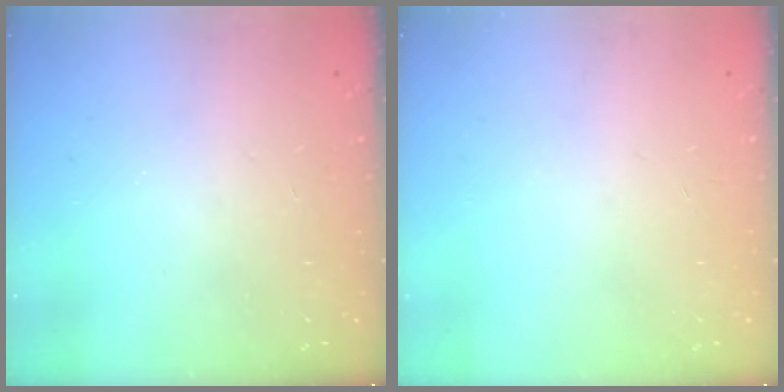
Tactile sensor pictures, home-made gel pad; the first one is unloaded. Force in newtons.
{"total": 0.0}